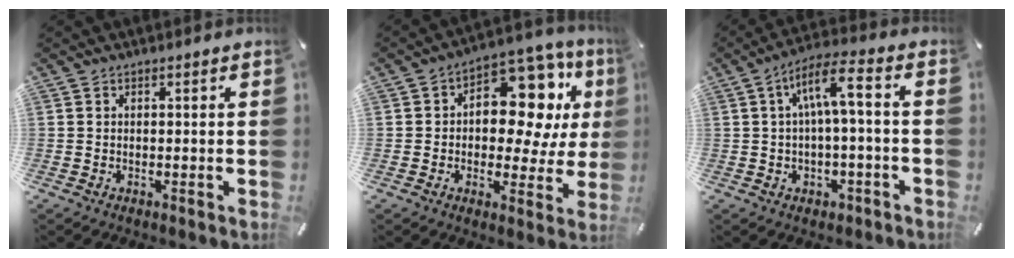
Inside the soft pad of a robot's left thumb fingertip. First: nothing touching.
{"total": 15.2, "force": [4.5, 9.9, 10.7], "torque": [-0.134, -0.037, 0.079]}
{"total": 9.3, "force": [1.1, 3.5, 8.5], "torque": [-0.163, 0.009, 0.018]}